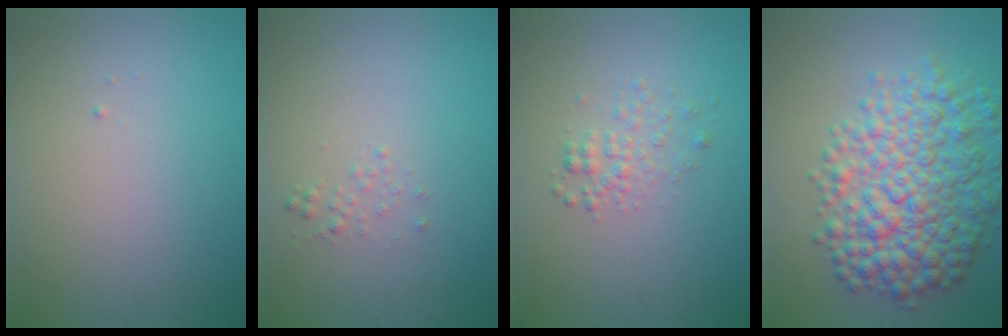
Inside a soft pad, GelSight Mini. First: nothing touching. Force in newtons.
{"total": 0.8, "press": 0.8, "slide": 0.1}
{"total": 1.7, "press": 1.7, "slide": 0.1}
{"total": 8.9, "press": 8.9, "slide": 0.2}